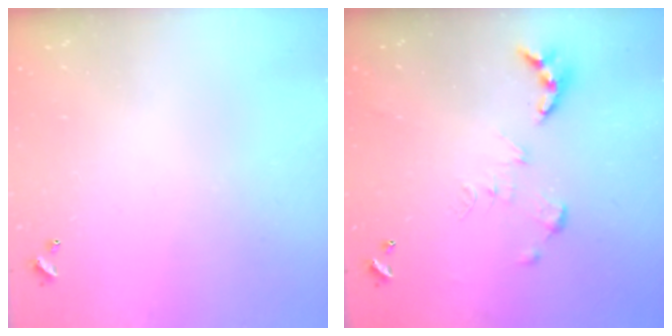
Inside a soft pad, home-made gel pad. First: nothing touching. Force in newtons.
{"total": 0.0}